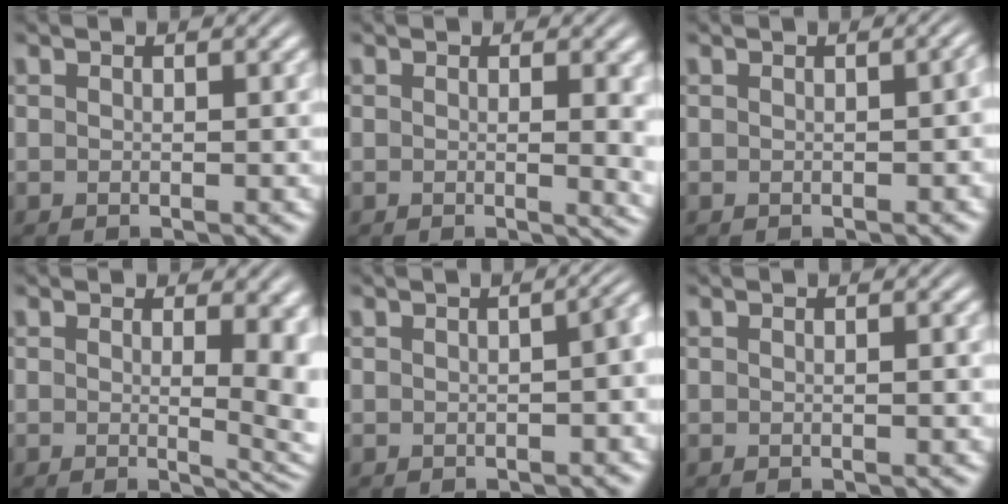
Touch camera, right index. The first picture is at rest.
{"total": 1.8, "force": [0.4, 0.2, 1.8], "torque": [-0.017, -0.005, 0.002]}
{"total": 0.8, "force": [-0.4, 0.3, 0.7], "torque": [-0.006, 0.004, -0.007]}
{"total": 2.8, "force": [0.3, 0.4, 2.8], "torque": [-0.030, -0.014, 0.002]}
{"total": 2.7, "force": [-0.3, 1.1, 2.4], "torque": [-0.017, 0.013, -0.009]}
{"total": 0.0}